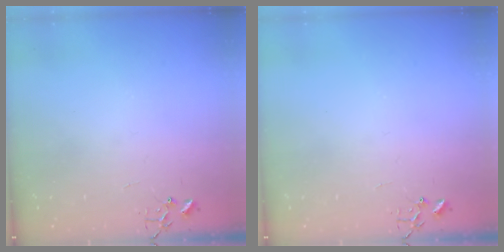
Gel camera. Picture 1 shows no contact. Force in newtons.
{"total": 0.0}